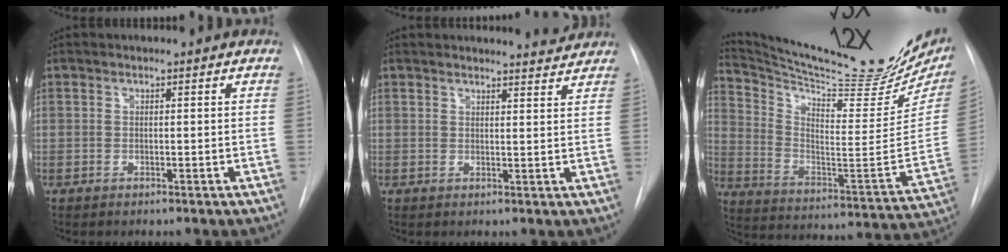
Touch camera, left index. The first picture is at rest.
{"total": 5.6, "force": [5.5, 0.2, 0.5], "torque": [-0.007, -0.004, 0.055]}
{"total": 28.4, "force": [24.3, 4.0, 14.1], "torque": [-0.223, -0.076, 0.338]}